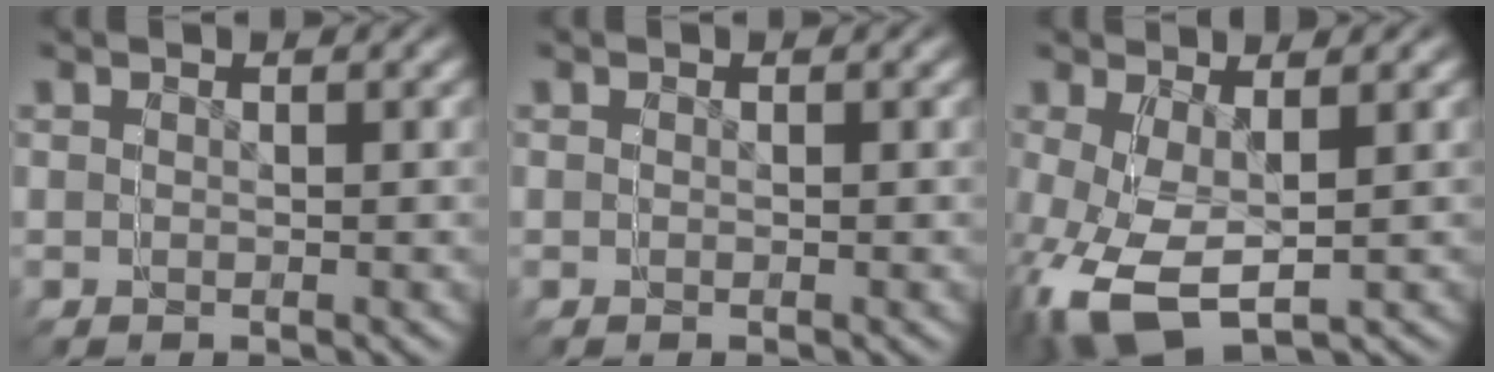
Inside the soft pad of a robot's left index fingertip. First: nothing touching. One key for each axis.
{"total": 0.0}
{"total": 7.4, "fx": -2.3, "fy": 5.2, "fz": 4.7, "tx": -0.115, "ty": -0.052, "tz": -0.006}